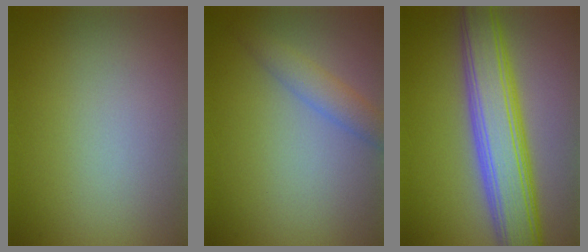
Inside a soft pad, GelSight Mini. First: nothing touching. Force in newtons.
{"total": 2.2, "press": 2.2, "slide": 0.1}
{"total": 8.0, "press": 8.0, "slide": 0.2}